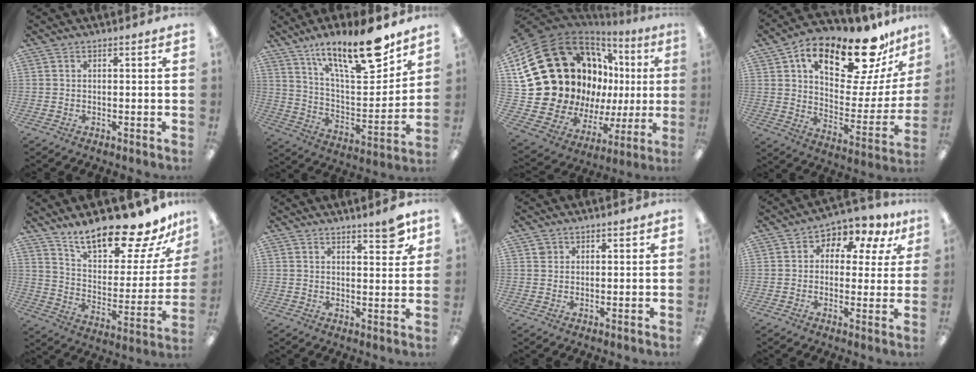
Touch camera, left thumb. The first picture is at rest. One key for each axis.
{"total": 20.8, "fx": 14.9, "fy": 5.5, "fz": 13.4, "tx": -0.208, "ty": -0.096, "tz": 0.242}
{"total": 26.6, "fx": 9.0, "fy": 20.3, "fz": 14.8, "tx": -0.323, "ty": -0.084, "tz": 0.218}
{"total": 23.9, "fx": 14.9, "fy": 9.2, "fz": 16.3, "tx": -0.245, "ty": -0.085, "tz": 0.243}
{"total": 21.4, "fx": 17.8, "fy": 5.9, "fz": 10.3, "tx": -0.167, "ty": -0.120, "tz": 0.301}
{"total": 5.9, "fx": 4.6, "fy": 1.6, "fz": 3.4, "tx": -0.030, "ty": -0.030, "tz": 0.071}
{"total": 1.5, "fx": 0.8, "fy": 1.2, "fz": 0.2, "tx": 0.010, "ty": -0.005, "tz": 0.012}
{"total": 5.9, "fx": 2.7, "fy": 4.2, "fz": 3.0, "tx": -0.036, "ty": -0.021, "tz": 0.043}